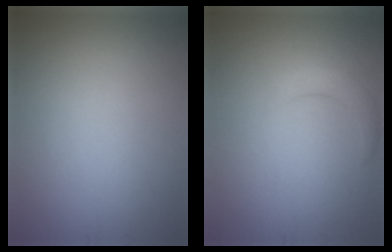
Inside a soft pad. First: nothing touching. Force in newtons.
{"total": 2.1, "press": 2.1, "slide": 0.2}